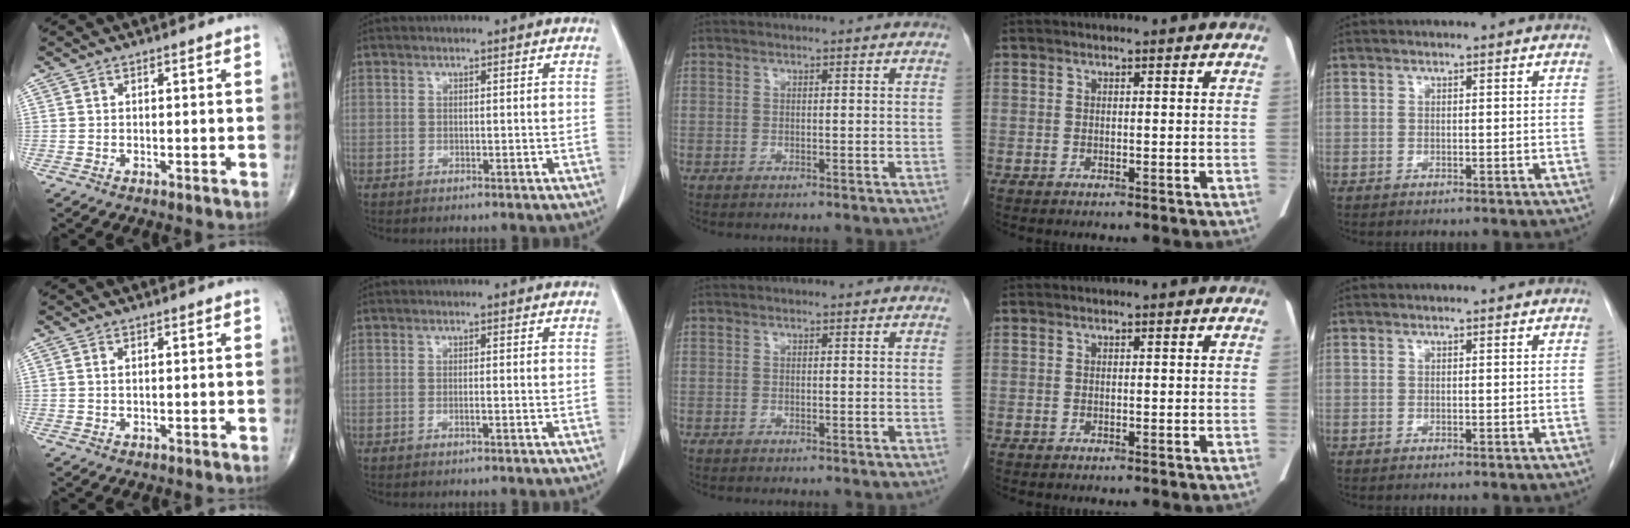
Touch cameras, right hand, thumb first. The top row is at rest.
{"thumb": {"total": 0.6, "force": [0.2, 0.2, 0.5], "torque": [-0.017, 0.004, 0.006]}, "index": {"total": 0.8, "force": [-0.4, 0.0, 0.7], "torque": [-0.017, 0.000, -0.005]}}